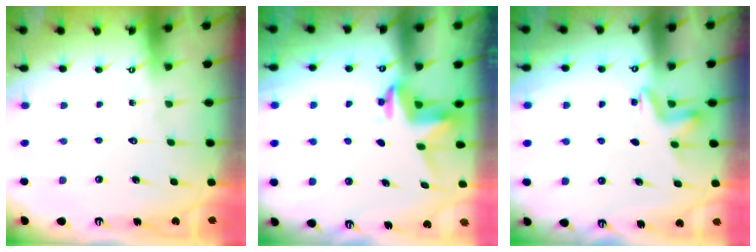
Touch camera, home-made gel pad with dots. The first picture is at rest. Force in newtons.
{"total": 3.9, "press": 3.9, "slide": 0.4}
{"total": 3.8, "press": 3.7, "slide": 0.8}